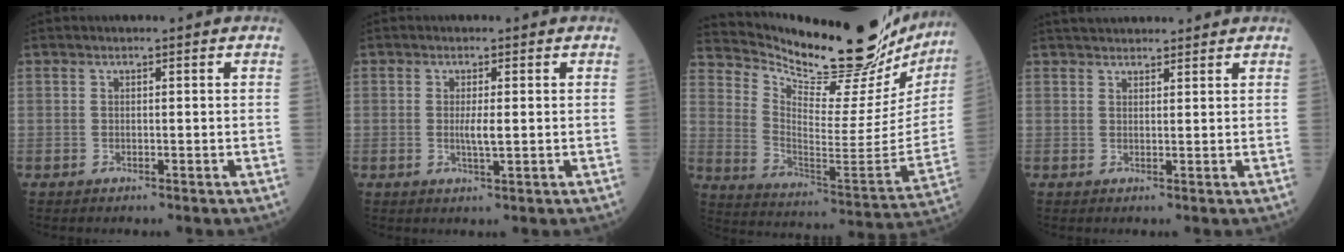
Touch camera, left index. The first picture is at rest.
{"total": 2.3, "force": [0.1, 0.2, 2.3], "torque": [-0.048, -0.003, 0.001]}
{"total": 27.4, "force": [24.8, 4.8, 10.4], "torque": [-0.178, -0.096, 0.341]}
{"total": 8.5, "force": [7.8, 1.6, 3.0], "torque": [-0.044, 0.033, 0.115]}